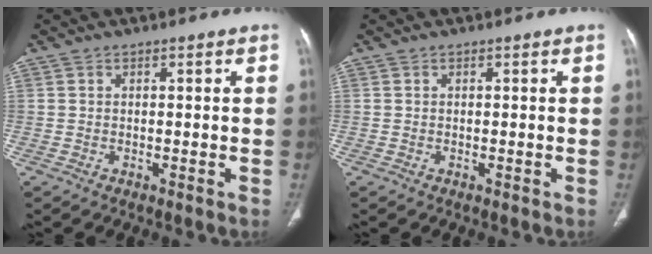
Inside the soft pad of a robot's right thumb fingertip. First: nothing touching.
{"total": 0.0}